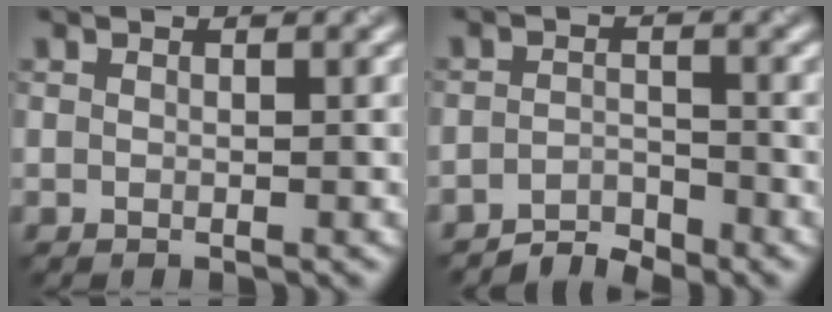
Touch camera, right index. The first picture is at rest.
{"total": 2.5, "force": [-2.4, 0.5, 0.5], "torque": [-0.005, 0.004, -0.050]}